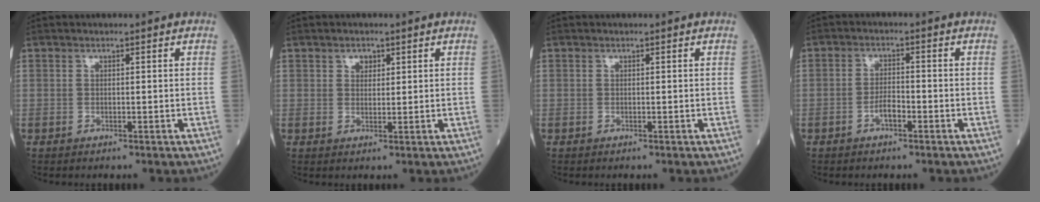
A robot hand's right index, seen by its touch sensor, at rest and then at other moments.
{"total": 1.6, "force": [1.0, 1.1, 0.8], "torque": [-0.010, 0.001, 0.015]}
{"total": 0.0}
{"total": 2.7, "force": [-1.4, 0.8, 2.1], "torque": [-0.034, 0.004, -0.028]}